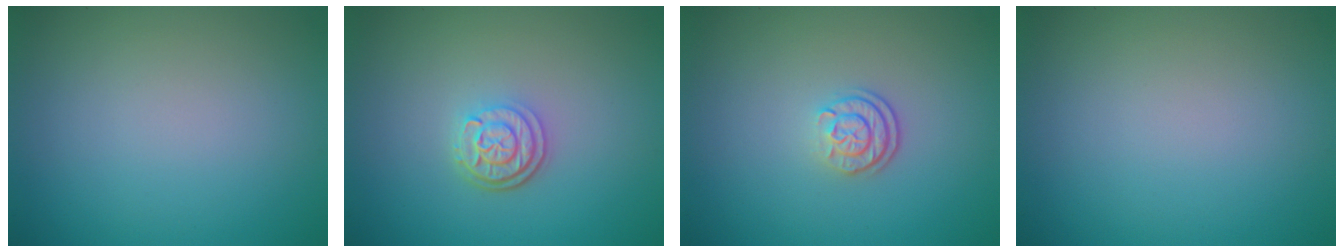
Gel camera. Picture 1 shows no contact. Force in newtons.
{"total": 3.0, "press": 2.5, "slide": 1.6}
{"total": 2.1, "press": 1.8, "slide": 1.2}
{"total": 0.0}